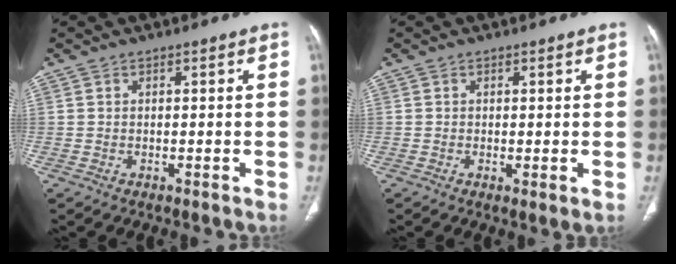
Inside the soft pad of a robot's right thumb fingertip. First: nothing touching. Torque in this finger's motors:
{"motor_torque": [-0.45, -0.09, -0.24, 0.04, -0.01]}